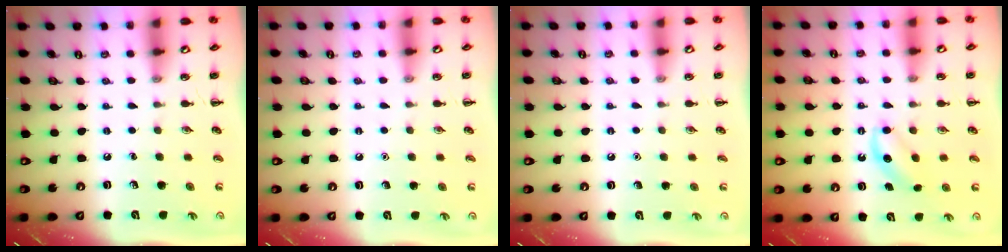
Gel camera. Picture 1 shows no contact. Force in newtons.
{"total": 1.6, "press": 1.6, "slide": 0.1}
{"total": 1.6, "press": 1.5, "slide": 0.1}
{"total": 5.6, "press": 5.4, "slide": 1.5}